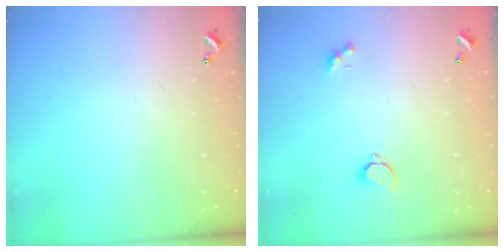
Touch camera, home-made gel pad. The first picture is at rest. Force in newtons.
{"total": 1.0, "press": 0.8, "slide": 0.6}